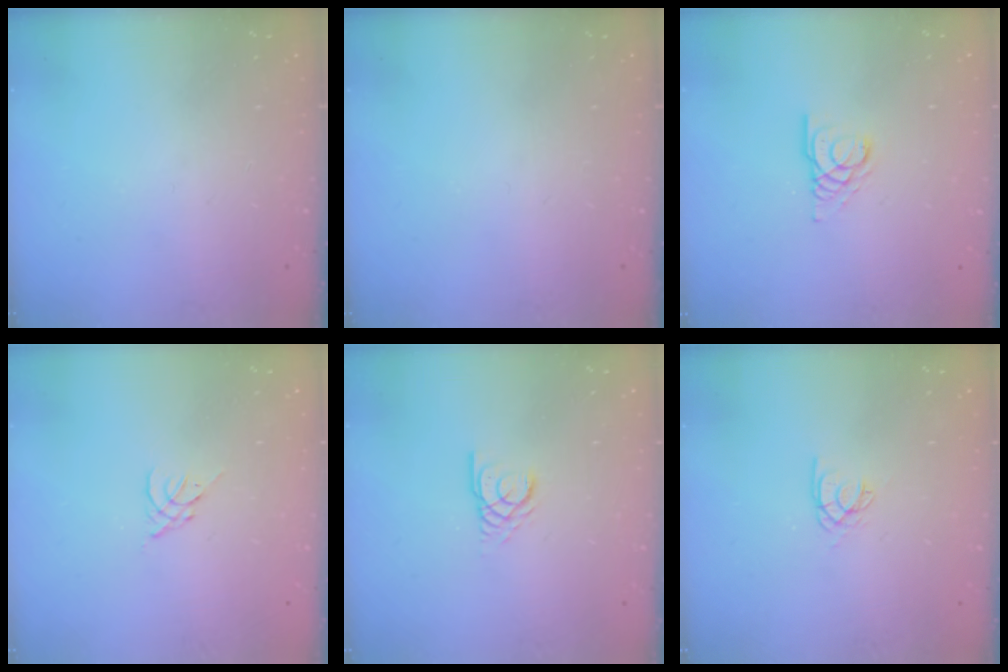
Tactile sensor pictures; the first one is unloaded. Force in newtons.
{"total": 0.0}
{"total": 4.1, "press": 4.1, "slide": 0.4}
{"total": 1.8, "press": 1.7, "slide": 0.5}
{"total": 2.8, "press": 2.8, "slide": 0.1}
{"total": 2.6, "press": 2.6, "slide": 0.1}